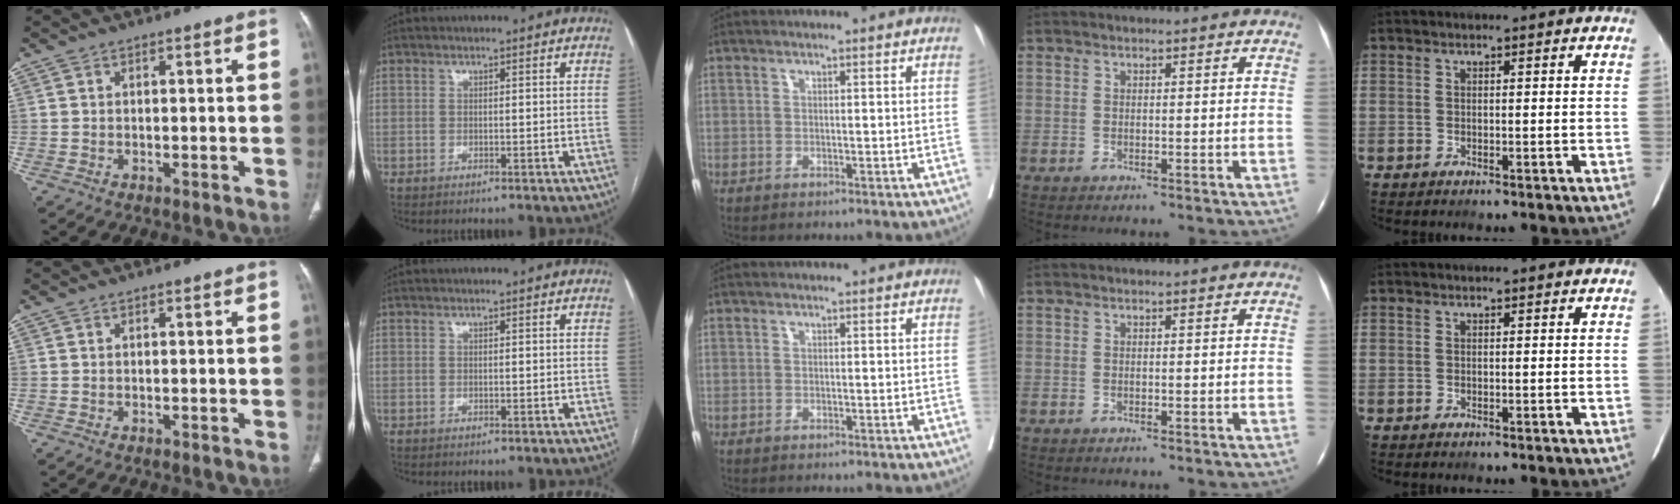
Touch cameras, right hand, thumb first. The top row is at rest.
{}